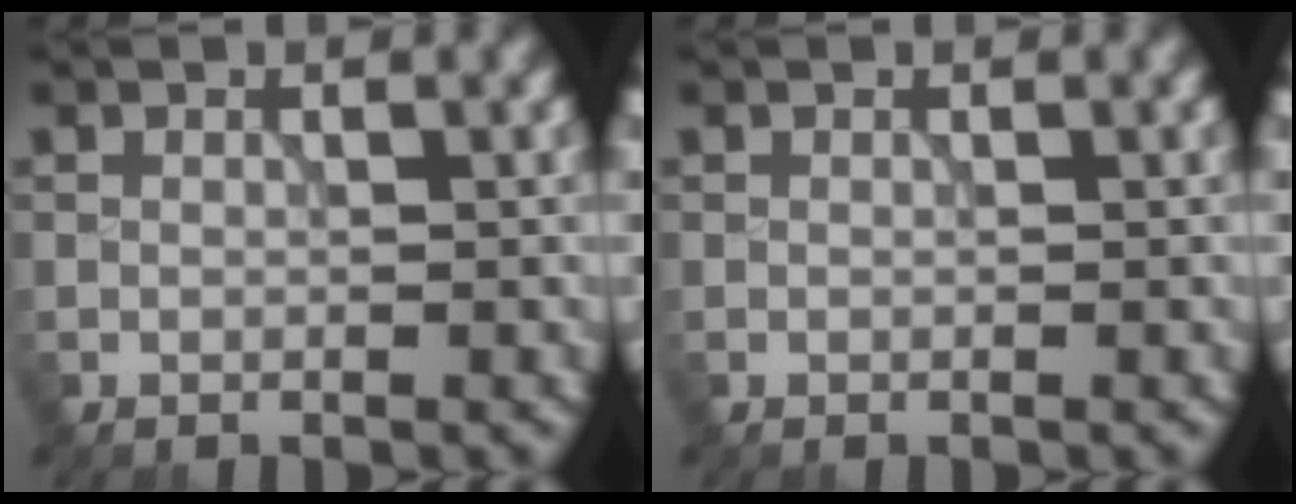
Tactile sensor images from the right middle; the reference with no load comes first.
{"total": 0.0}